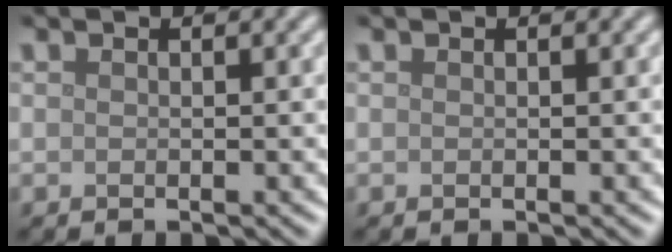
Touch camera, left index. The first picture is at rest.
{"total": 0.0}